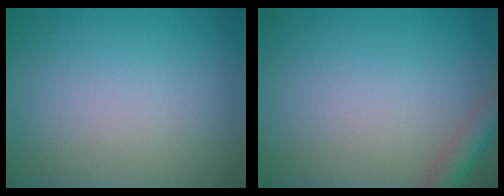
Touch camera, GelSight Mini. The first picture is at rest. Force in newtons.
{"total": 2.9, "press": 2.9, "slide": 0.2}